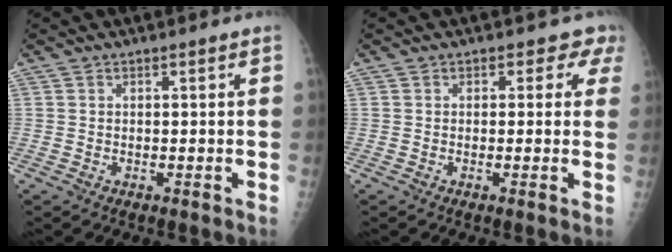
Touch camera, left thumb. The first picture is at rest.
{"total": 2.7, "force": [1.7, 2.0, 0.5], "torque": [0.024, -0.006, -0.001]}